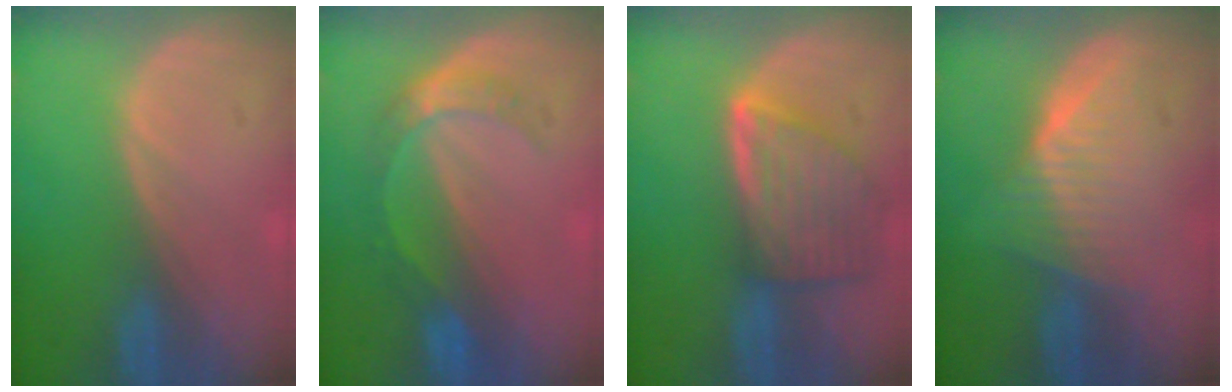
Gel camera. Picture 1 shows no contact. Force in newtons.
{"total": 5.1, "press": 4.6, "slide": 2.2}
{"total": 8.0, "press": 7.2, "slide": 3.5}
{"total": 6.4, "press": 6.2, "slide": 1.7}